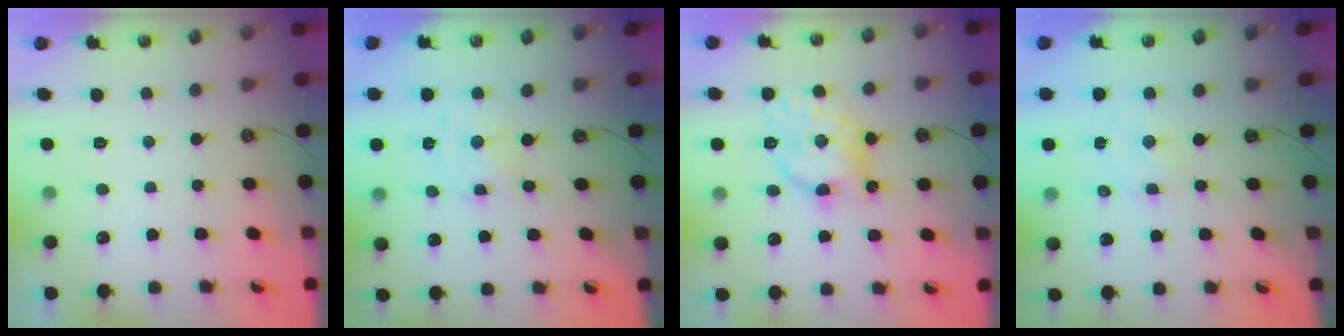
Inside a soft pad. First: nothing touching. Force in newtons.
{"total": 2.8, "press": 2.7, "slide": 0.7}
{"total": 13.9, "press": 13.9, "slide": 0.7}
{"total": 1.8, "press": 1.7, "slide": 0.3}